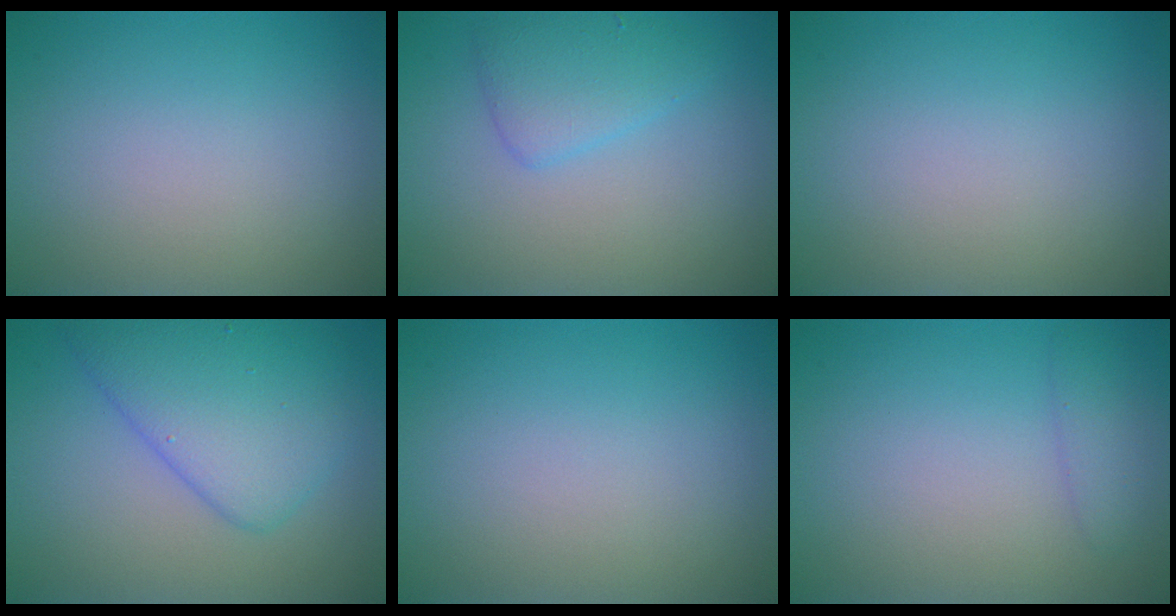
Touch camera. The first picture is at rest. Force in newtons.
{"total": 2.8, "press": 2.8, "slide": 0.3}
{"total": 0.0}
{"total": 6.1, "press": 6.1, "slide": 0.1}
{"total": 0.0}
{"total": 1.5, "press": 1.5, "slide": 0.1}